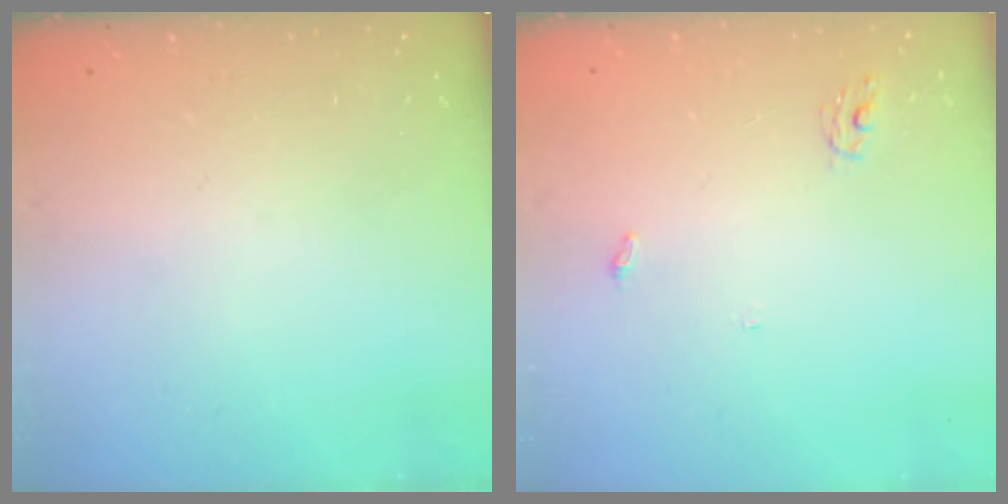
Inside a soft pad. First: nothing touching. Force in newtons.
{"total": 2.8, "press": 2.8, "slide": 0.2}